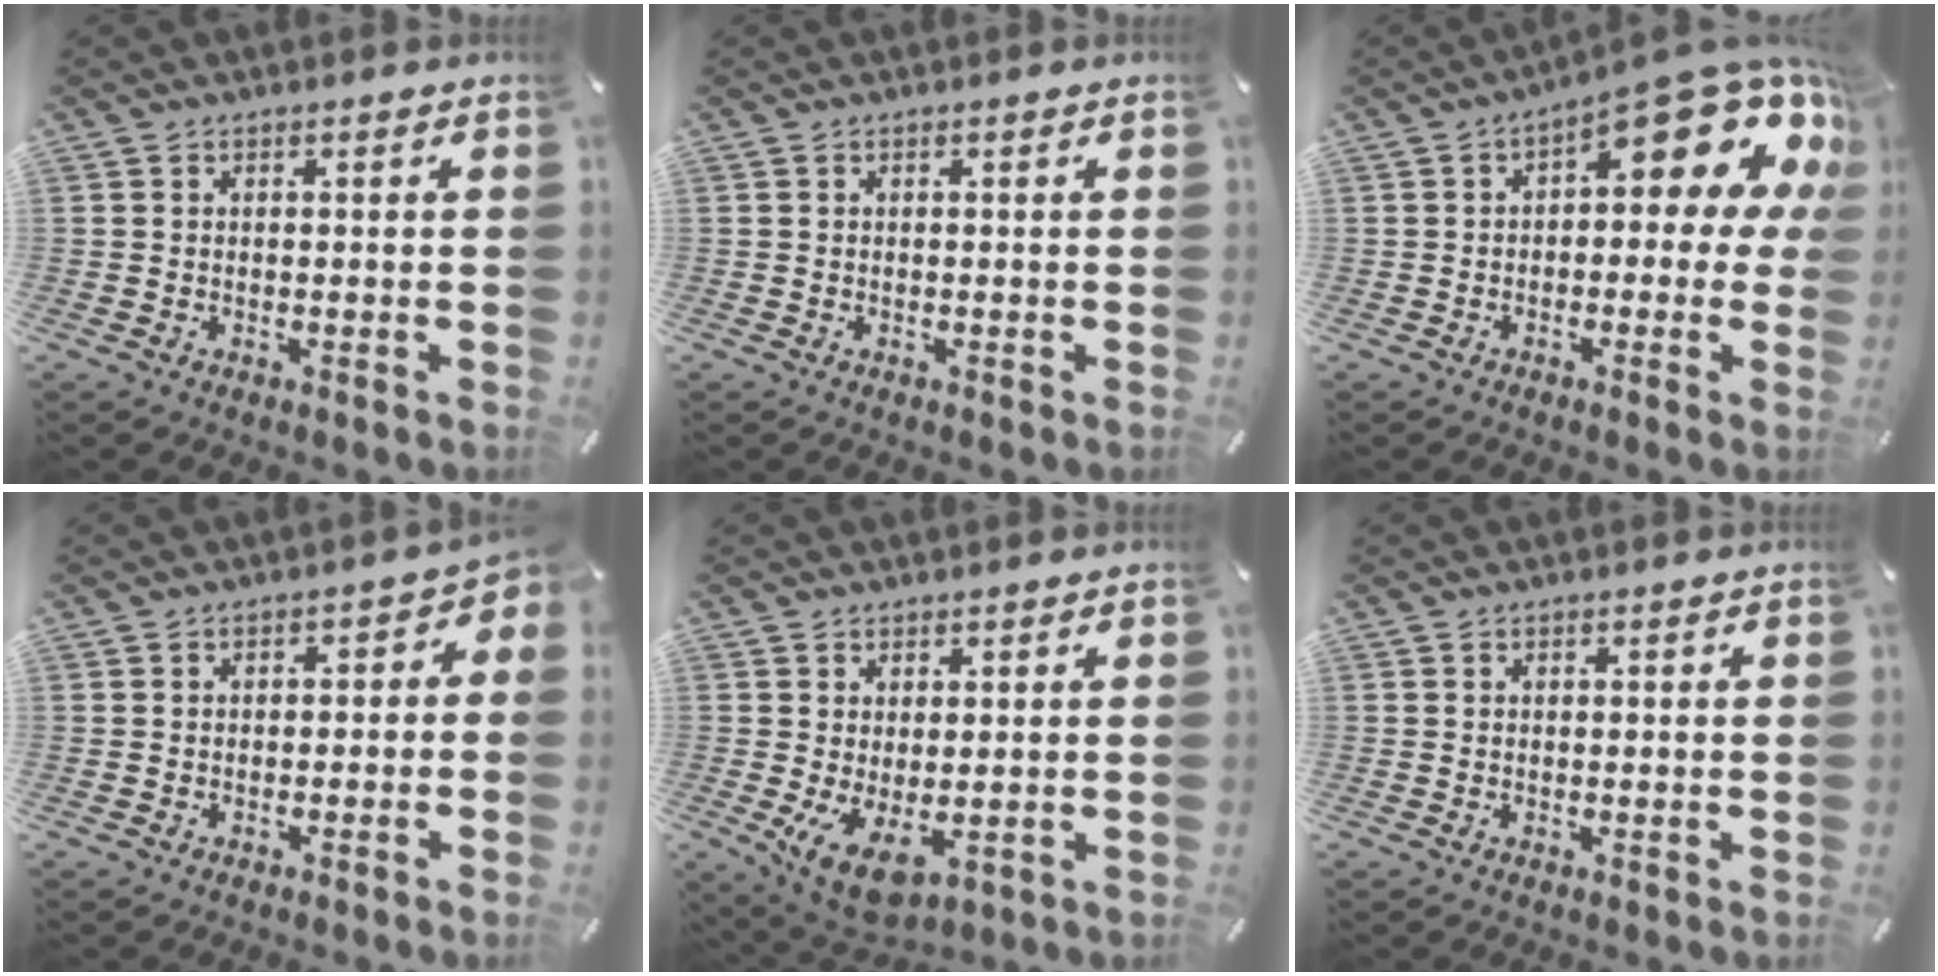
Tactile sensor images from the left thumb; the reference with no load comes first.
{"total": 0.0}
{"total": 15.4, "force": [8.2, 5.9, 11.6], "torque": [-0.143, -0.076, 0.132]}
{"total": 2.7, "force": [-1.4, 1.7, 1.5], "torque": [-0.021, 0.011, -0.029]}
{"total": 7.3, "force": [0.0, 4.0, 6.1], "torque": [-0.118, -0.017, 0.006]}
{"total": 0.0}